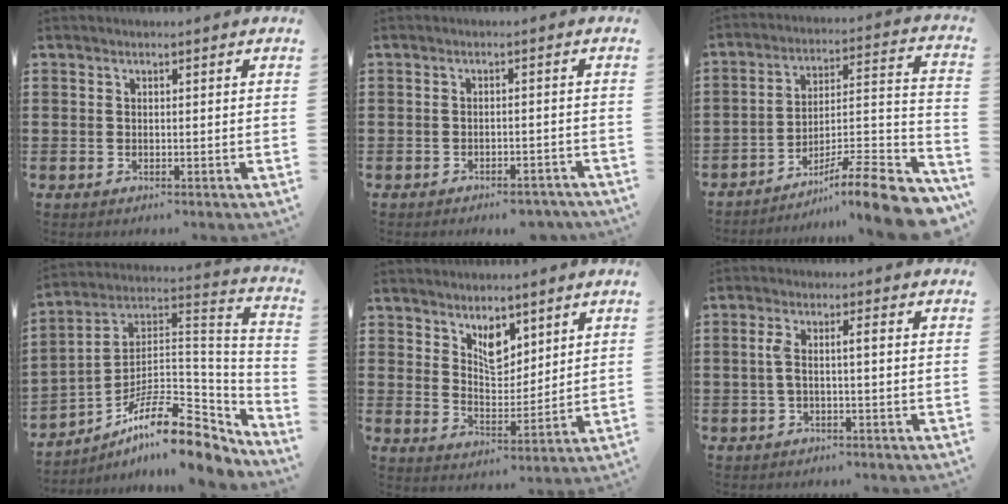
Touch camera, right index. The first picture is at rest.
{"total": 2.4, "force": [-2.3, 0.1, 0.6], "torque": [-0.013, 0.000, -0.046]}
{"total": 10.5, "force": [-7.7, 0.6, 7.1], "torque": [-0.090, 0.007, -0.147]}
{"total": 14.1, "force": [-10.1, 4.0, 8.9], "torque": [-0.138, 0.024, -0.182]}
{"total": 5.7, "force": [4.0, 3.0, 2.6], "torque": [-0.048, -0.007, 0.072]}
{"total": 3.0, "force": [-0.3, 0.4, 3.0], "torque": [-0.070, -0.003, -0.014]}